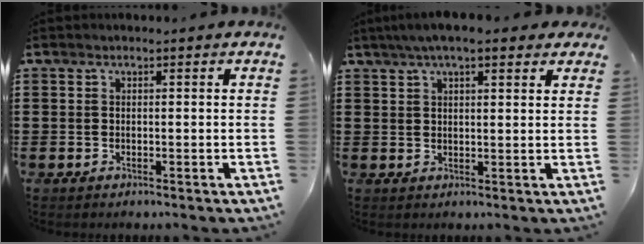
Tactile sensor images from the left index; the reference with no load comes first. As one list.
[{"total": 5.0, "force": [3.4, 1.1, 3.5], "torque": [-0.073, 0.006, 0.060]}]